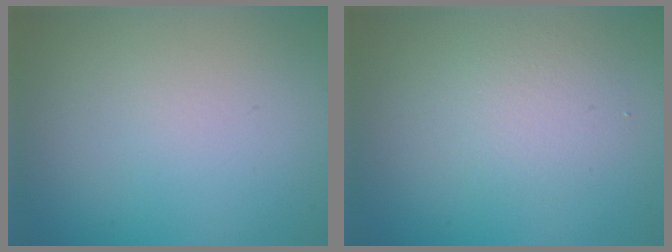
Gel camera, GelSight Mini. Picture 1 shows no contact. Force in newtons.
{"total": 2.2, "press": 2.2, "slide": 0.0}